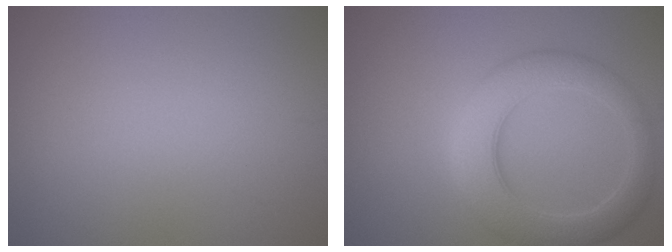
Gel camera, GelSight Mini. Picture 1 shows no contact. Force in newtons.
{"total": 6.2, "press": 6.2, "slide": 0.1}